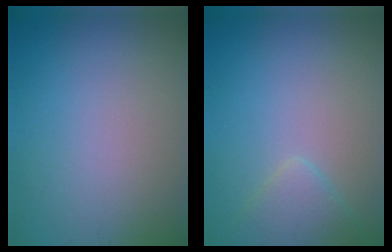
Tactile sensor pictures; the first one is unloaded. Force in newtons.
{"total": 2.4, "press": 2.4, "slide": 0.2}